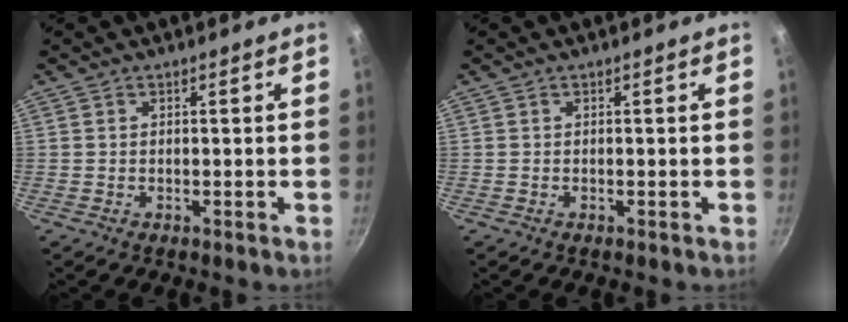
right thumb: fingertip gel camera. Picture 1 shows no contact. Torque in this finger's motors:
{"motor_torque": [0.23, 0.09, 0.15, 0.36, 0.02]}